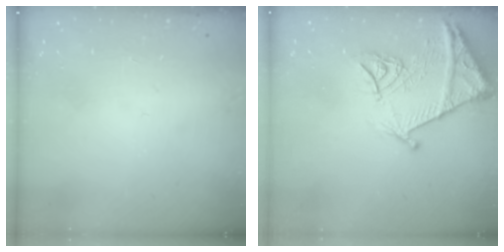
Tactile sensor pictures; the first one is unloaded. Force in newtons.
{"total": 13.6, "press": 13.6, "slide": 1.5}